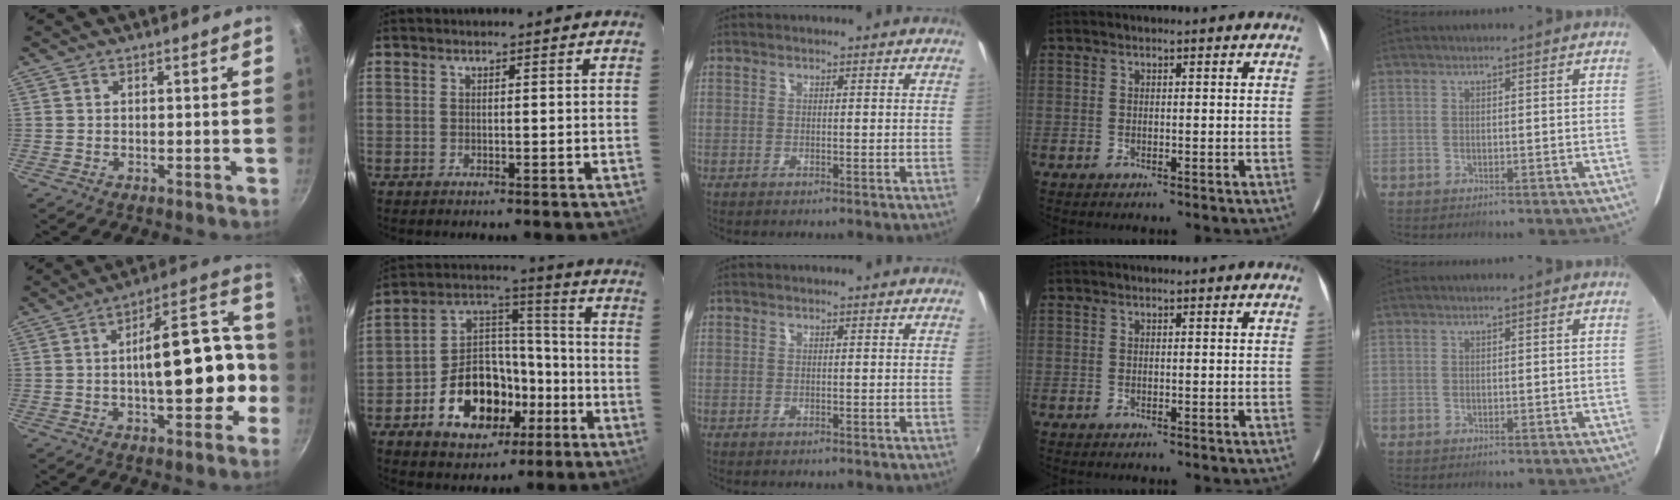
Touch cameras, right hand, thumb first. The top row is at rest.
{"thumb": {"total": 18.5, "force": [-2.8, 8.5, 16.2], "torque": [-0.183, 0.062, -0.042]}, "index": {"total": 16.6, "force": [-6.7, 11.8, 9.6], "torque": [-0.196, 0.043, -0.096]}}